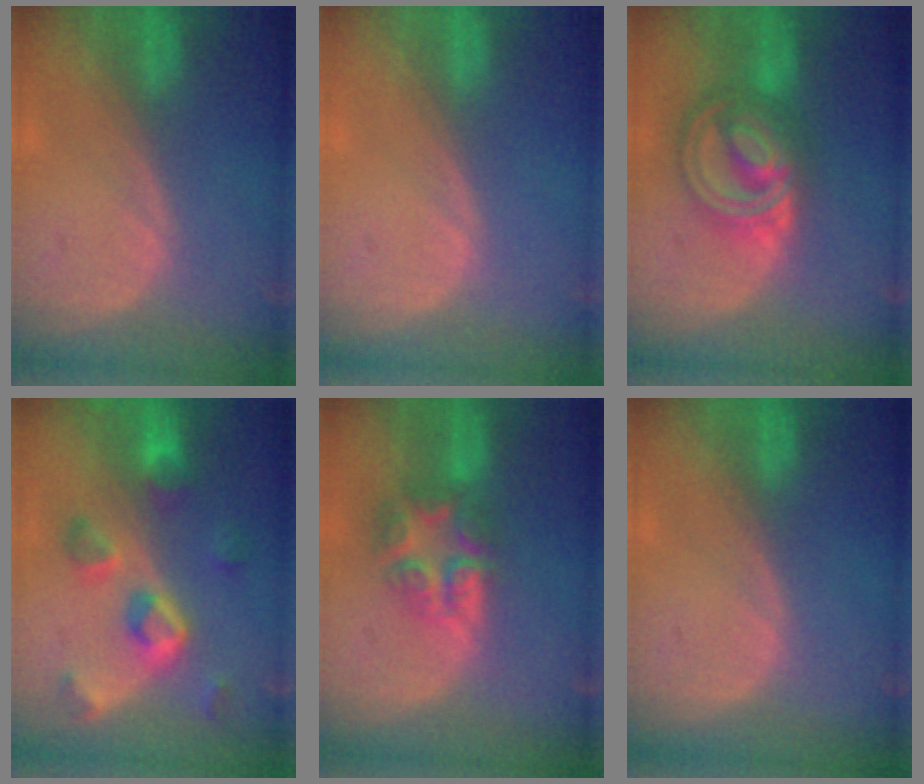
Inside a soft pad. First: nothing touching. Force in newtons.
{"total": 0.0}
{"total": 9.0, "press": 9.0, "slide": 0.7}
{"total": 7.4, "press": 7.4, "slide": 0.4}
{"total": 7.7, "press": 6.7, "slide": 3.7}
{"total": 0.0}